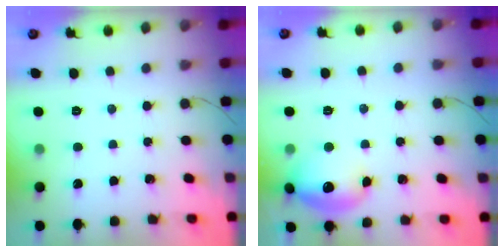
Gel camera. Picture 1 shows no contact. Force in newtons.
{"total": 12.5, "press": 12.4, "slide": 1.4}